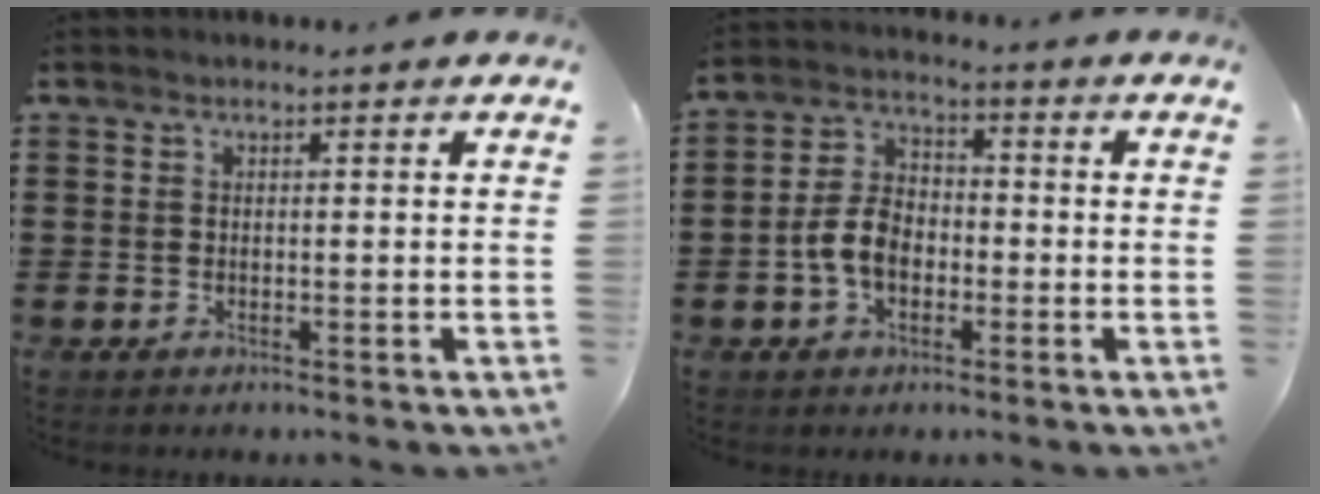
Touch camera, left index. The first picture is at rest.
{"total": 6.4, "force": [-1.8, 4.2, 4.5], "torque": [-0.108, 0.005, -0.041]}